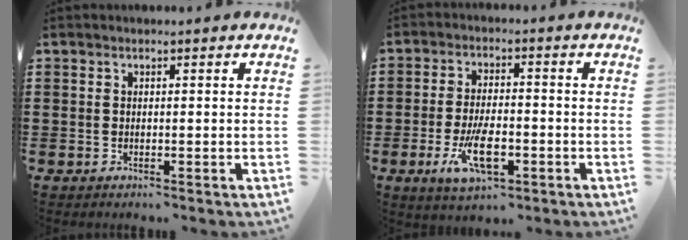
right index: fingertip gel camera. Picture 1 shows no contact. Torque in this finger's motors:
{"motor_torque": [1.76, 0.38, 0.46, 0.13]}